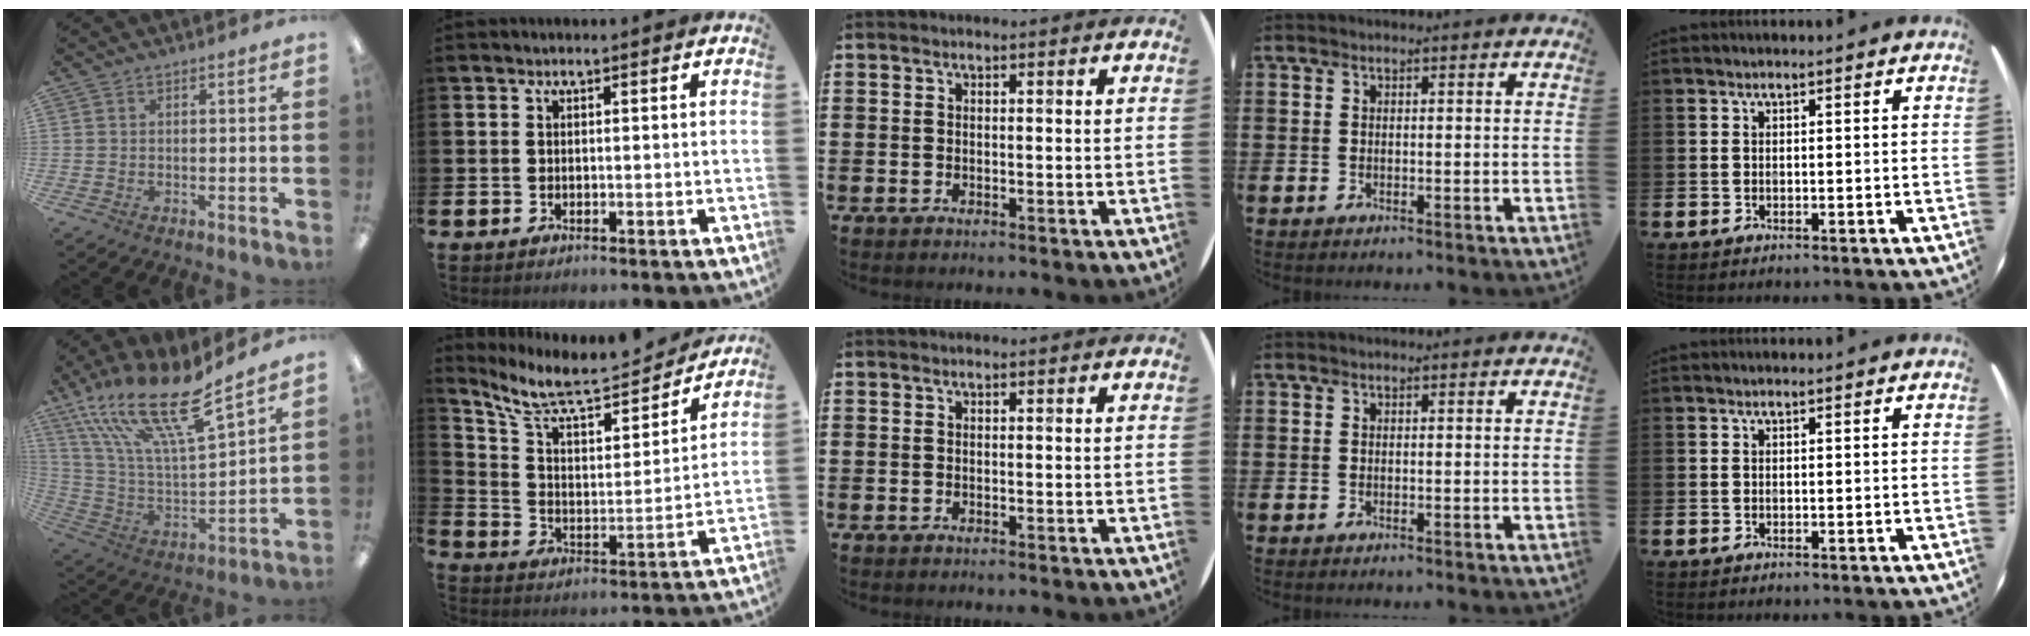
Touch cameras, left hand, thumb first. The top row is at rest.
{"thumb": {"total": 21.2, "force": [15.2, 4.7, 13.9], "torque": [-0.287, -0.102, 0.259]}, "index": {"total": 9.1, "force": [7.8, 2.6, 3.9], "torque": [-0.109, -0.059, 0.132]}}